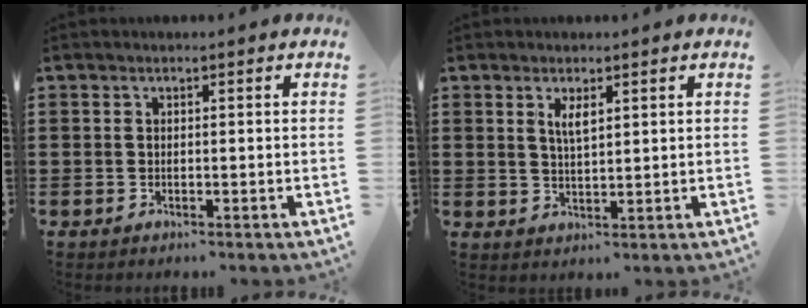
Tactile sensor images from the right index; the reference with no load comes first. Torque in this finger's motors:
{"motor_torque": [0.04, -0.02, 0.23, 0.09]}